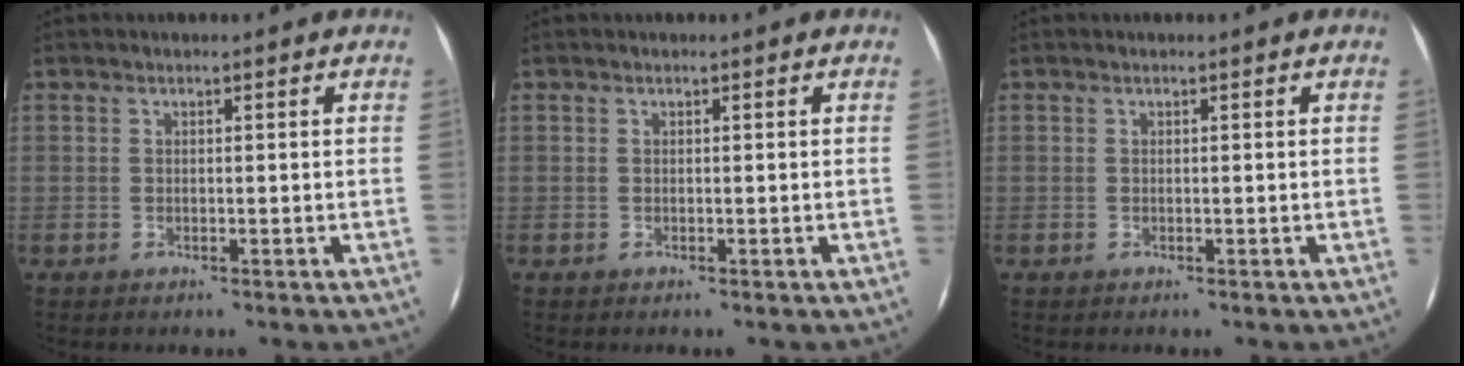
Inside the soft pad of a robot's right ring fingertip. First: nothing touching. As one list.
[{"total": 0.0}, {"total": 0.0}]